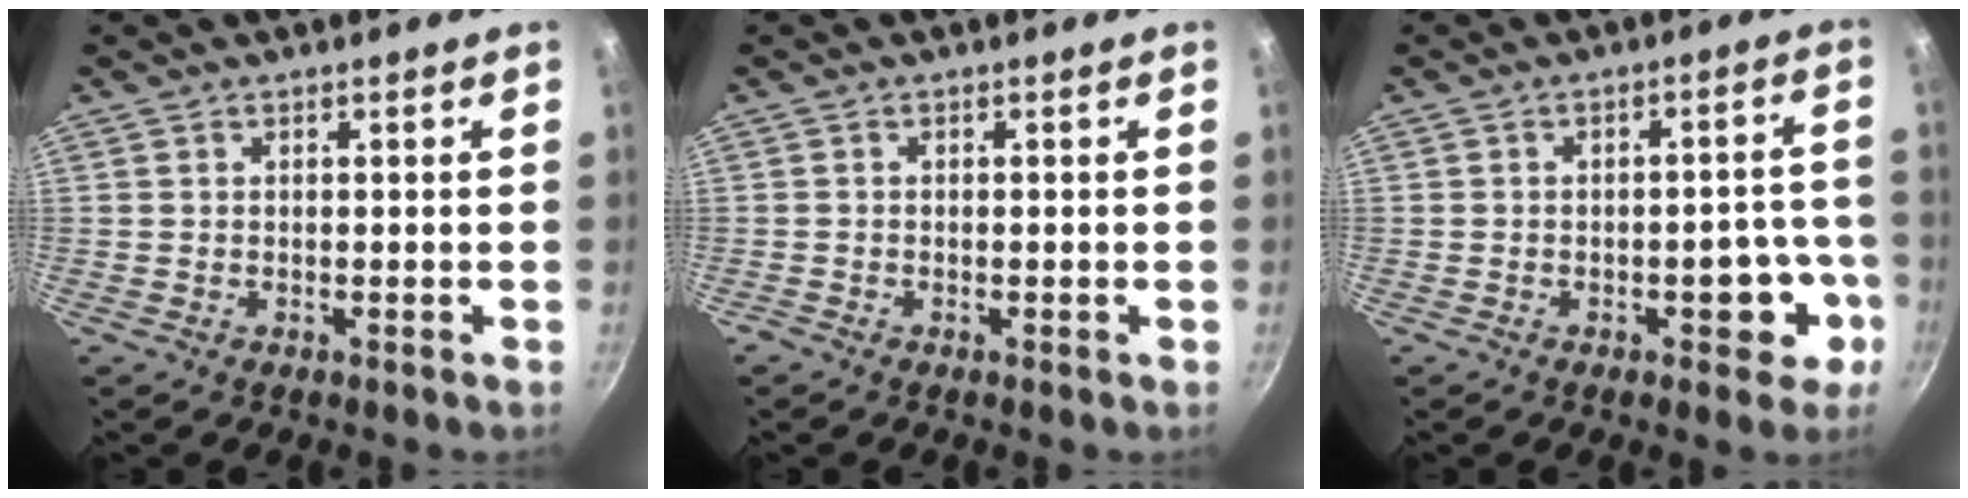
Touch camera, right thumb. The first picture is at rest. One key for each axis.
{"total": 0.5, "fx": -0.4, "fy": 0.2, "fz": 0.3, "tx": -0.007, "ty": 0.002, "tz": -0.009}
{"total": 8.0, "fx": -3.2, "fy": 4.2, "fz": 6.0, "tx": -0.031, "ty": 0.030, "tz": -0.038}